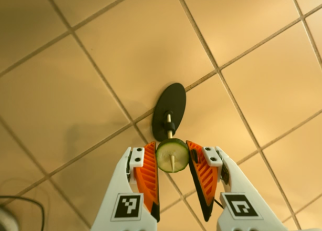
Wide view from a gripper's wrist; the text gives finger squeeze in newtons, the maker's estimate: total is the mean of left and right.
{"total": 7.8, "left": 7.4, "right": 8.2}